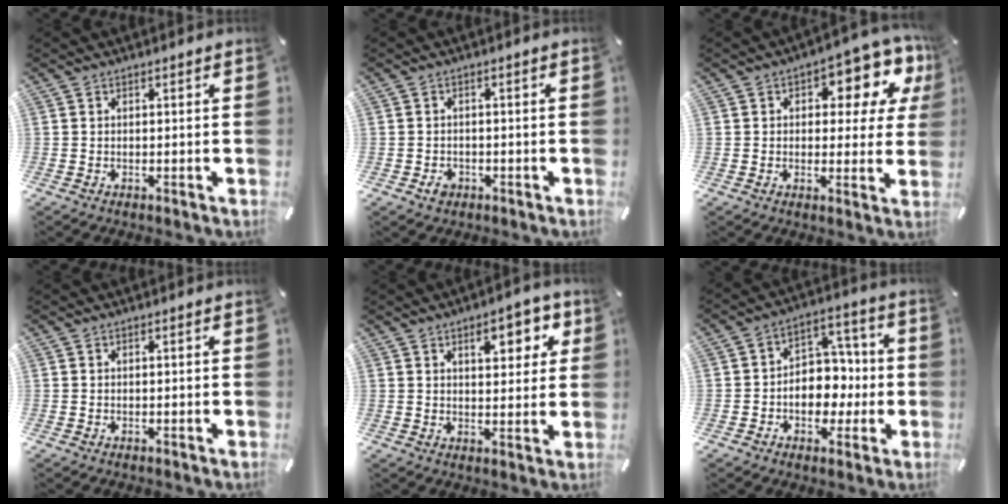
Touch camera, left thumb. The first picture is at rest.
{"total": 2.4, "force": [-1.1, 2.0, 0.9], "torque": [-0.016, 0.007, -0.022]}
{"total": 12.0, "force": [5.3, 6.3, 8.7], "torque": [-0.103, -0.039, 0.086]}
{"total": 0.0}
{"total": 9.0, "force": [4.3, 4.6, 6.5], "torque": [-0.073, -0.015, 0.063]}
{"total": 9.4, "force": [-1.9, 8.4, 3.7], "torque": [-0.041, 0.021, -0.030]}